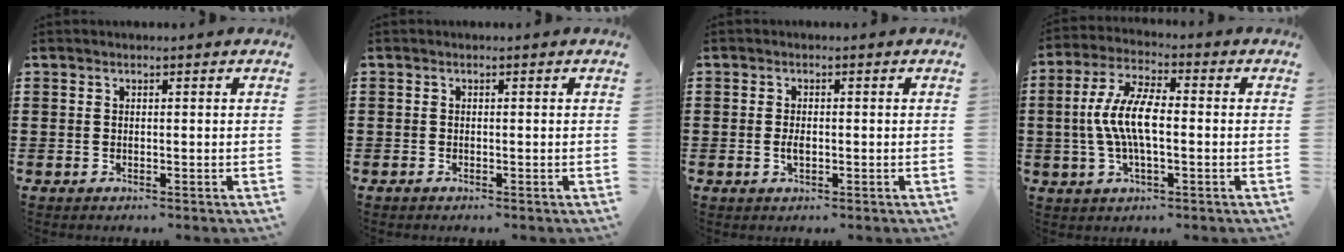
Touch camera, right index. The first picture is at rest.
{"total": 0.5, "force": [-0.5, 0.2, 0.0], "torque": [0.000, 0.001, -0.011]}
{"total": 2.0, "force": [-0.4, 0.8, 1.7], "torque": [-0.033, -0.001, -0.006]}
{"total": 8.8, "force": [-0.7, 2.9, 8.3], "torque": [-0.188, -0.011, -0.019]}